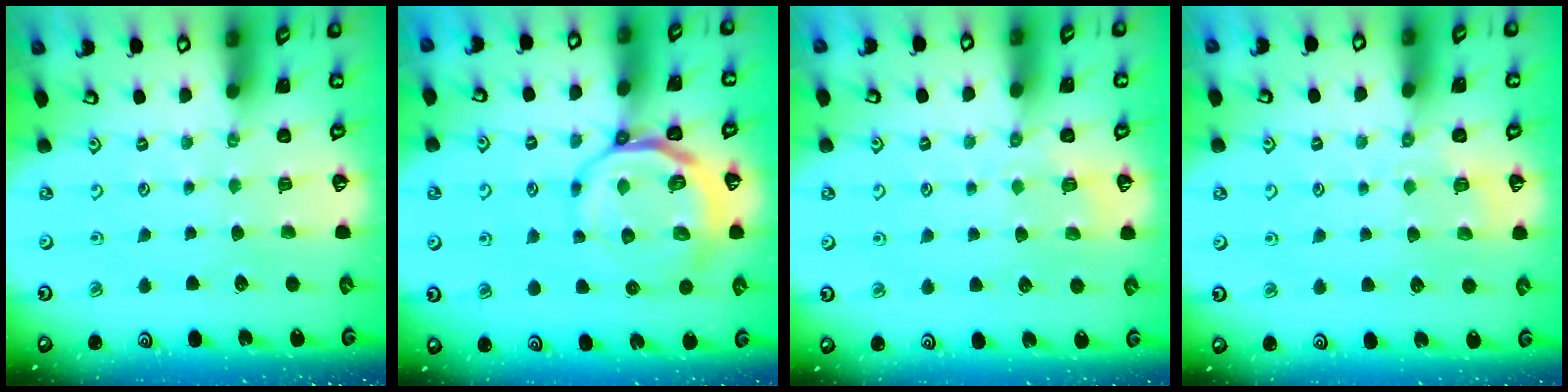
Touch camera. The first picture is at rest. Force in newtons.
{"total": 9.7, "press": 9.5, "slide": 2.3}
{"total": 3.3, "press": 3.0, "slide": 1.5}
{"total": 3.3, "press": 3.0, "slide": 1.5}